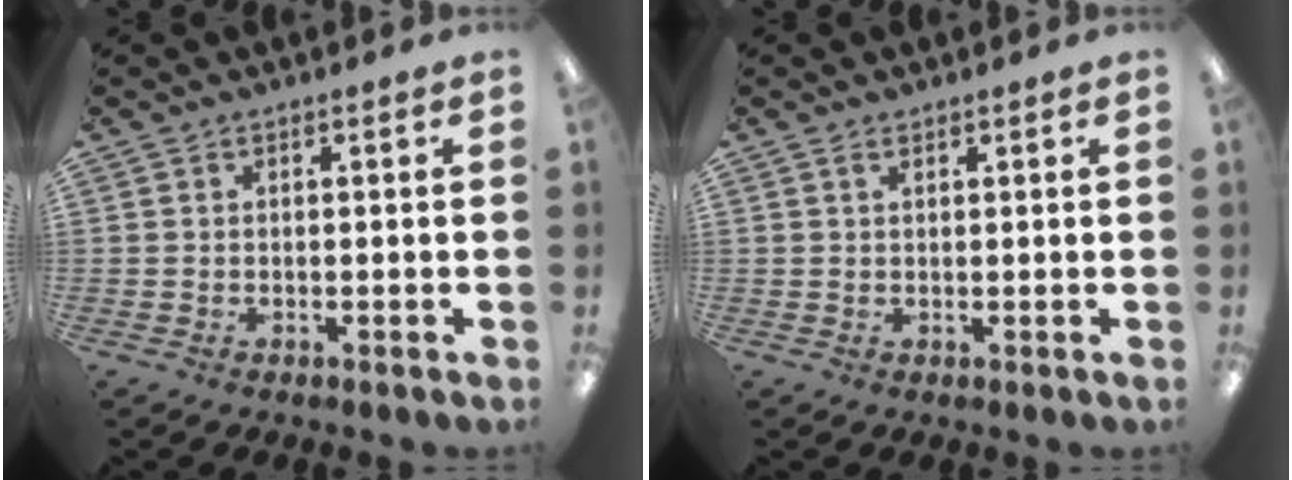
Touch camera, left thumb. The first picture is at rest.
{"total": 1.4, "force": [1.0, 0.6, 0.8], "torque": [-0.018, 0.000, 0.018]}